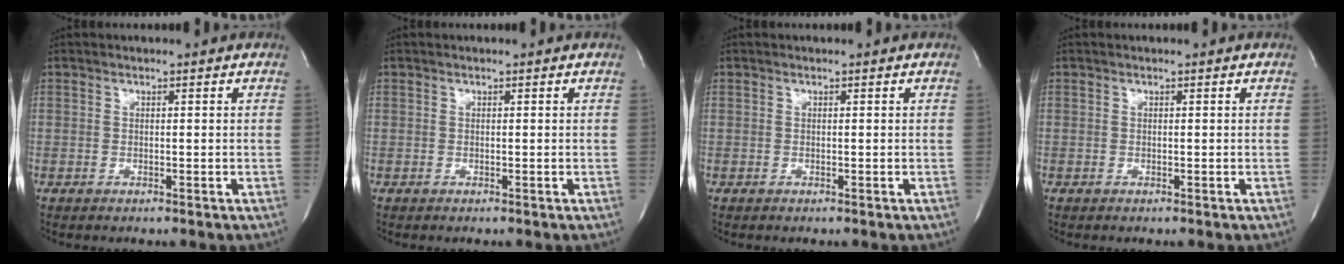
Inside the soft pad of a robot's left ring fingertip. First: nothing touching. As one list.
[{"total": 0.0}, {"total": 0.0}, {"total": 0.0}]